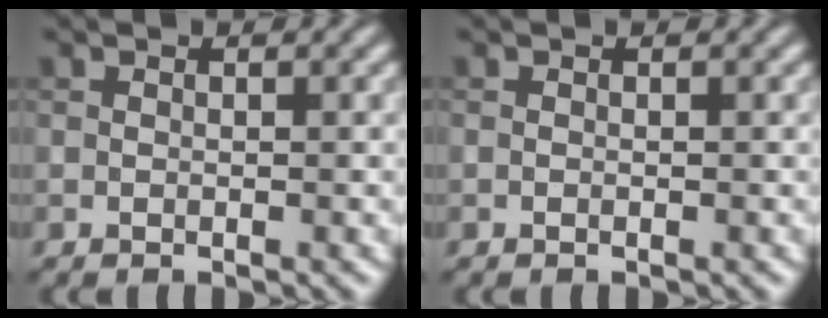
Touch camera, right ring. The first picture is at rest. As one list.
[{"total": 0.0}]